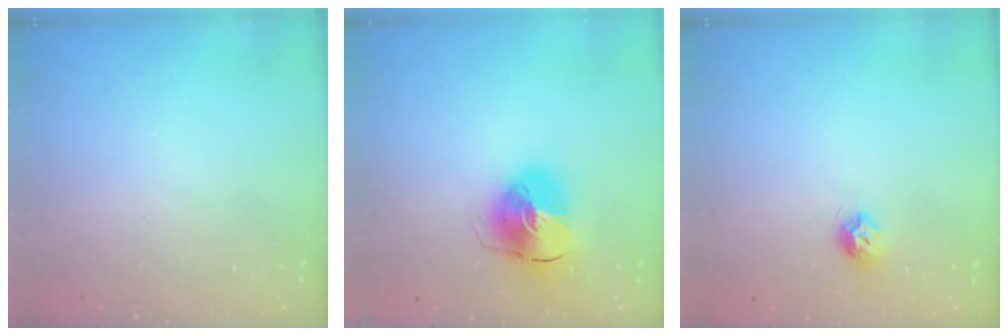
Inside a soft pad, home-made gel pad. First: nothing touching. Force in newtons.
{"total": 11.9, "press": 11.7, "slide": 1.8}
{"total": 6.5, "press": 6.5, "slide": 0.3}